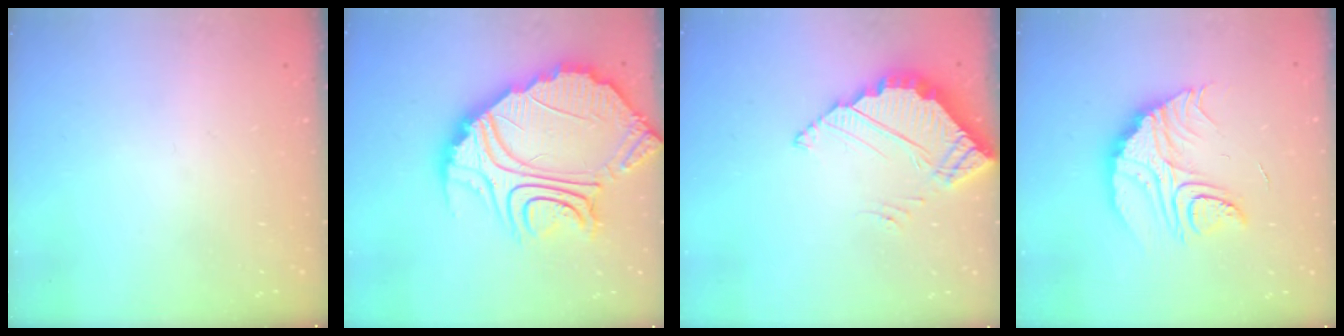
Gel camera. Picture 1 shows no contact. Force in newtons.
{"total": 27.9, "press": 27.8, "slide": 2.5}
{"total": 5.6, "press": 5.6, "slide": 0.2}
{"total": 14.6, "press": 14.6, "slide": 0.5}